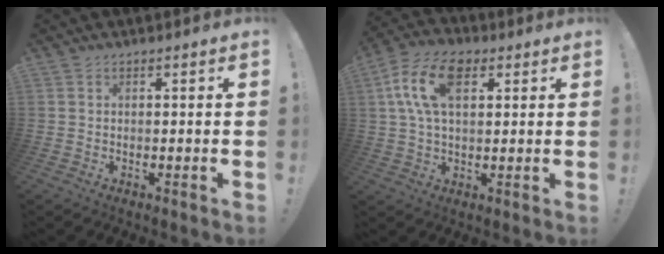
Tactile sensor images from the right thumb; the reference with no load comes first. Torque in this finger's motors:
{"motor_torque": [0.02, 0.73, 0.78, 0.86, 0.43]}